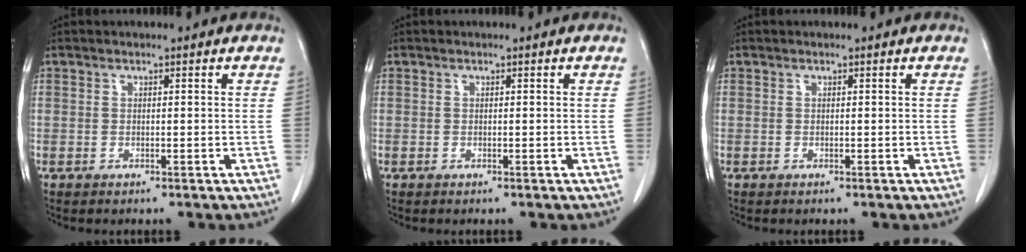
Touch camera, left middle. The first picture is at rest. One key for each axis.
{"total": 0.0}
{"total": 0.0}